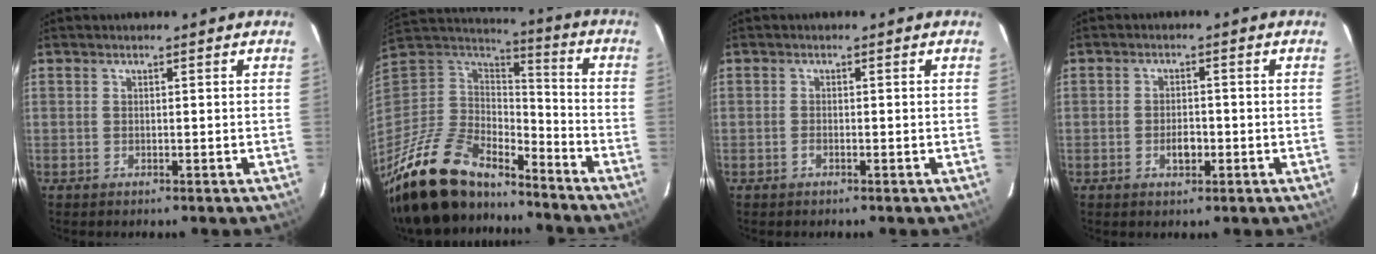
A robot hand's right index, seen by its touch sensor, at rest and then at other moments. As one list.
[{"total": 24.6, "force": [-18.8, 10.0, 12.4], "torque": [-0.270, -0.020, -0.324]}, {"total": 0.8, "force": [-0.5, 0.3, 0.6], "torque": [-0.014, 0.001, -0.010]}, {"total": 3.3, "force": [-1.2, 1.9, 2.5], "torque": [-0.045, 0.001, -0.018]}]